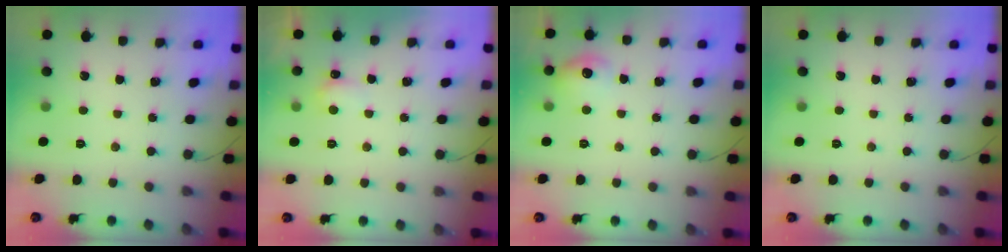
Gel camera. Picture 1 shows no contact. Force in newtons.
{"total": 5.5, "press": 4.1, "slide": 3.7}
{"total": 8.5, "press": 8.4, "slide": 1.4}
{"total": 0.0}